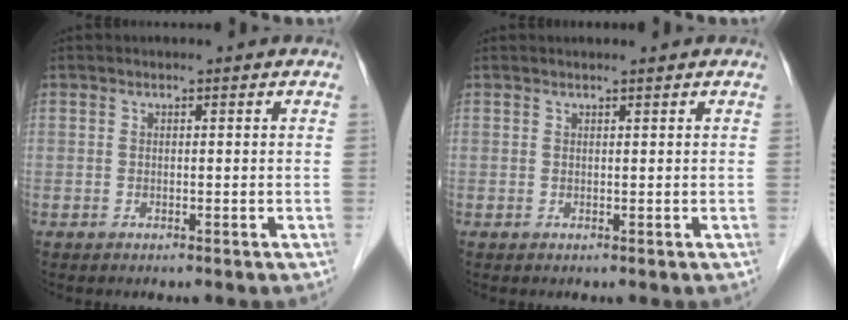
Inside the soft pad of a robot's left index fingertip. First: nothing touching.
{"total": 1.0, "force": [0.9, -0.2, 0.4], "torque": [-0.007, 0.007, 0.018]}